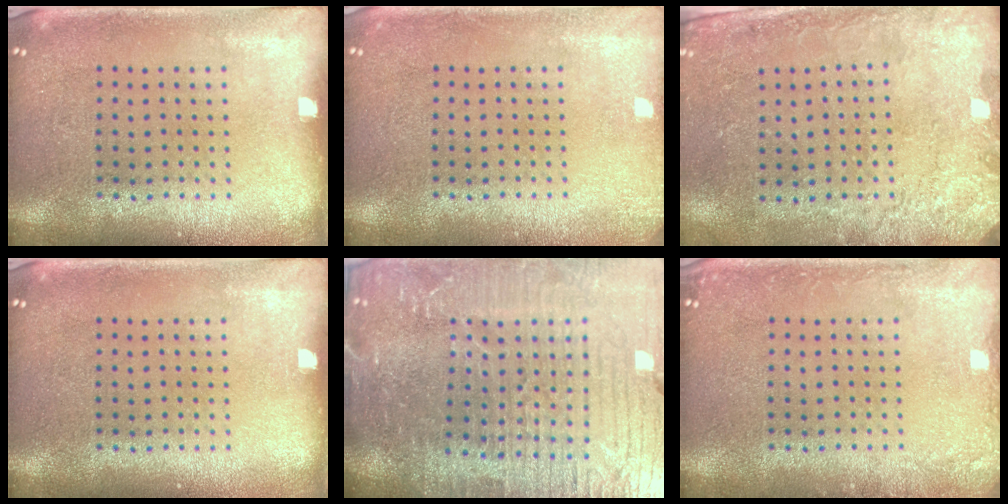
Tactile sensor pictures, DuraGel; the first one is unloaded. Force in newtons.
{"total": 1.4, "press": 1.4, "slide": 0.2}
{"total": 2.6, "press": 2.3, "slide": 1.2}
{"total": 0.0}
{"total": 6.3, "press": 5.7, "slide": 2.9}
{"total": 1.4, "press": 1.4, "slide": 0.2}